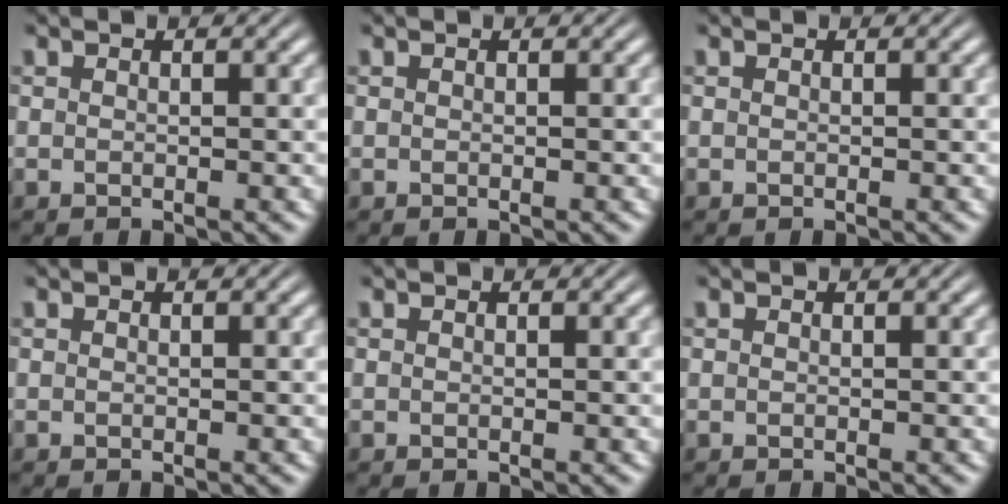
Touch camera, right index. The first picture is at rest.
{"total": 0.0}
{"total": 0.0}
{"total": 0.0}
{"total": 0.0}
{"total": 0.0}